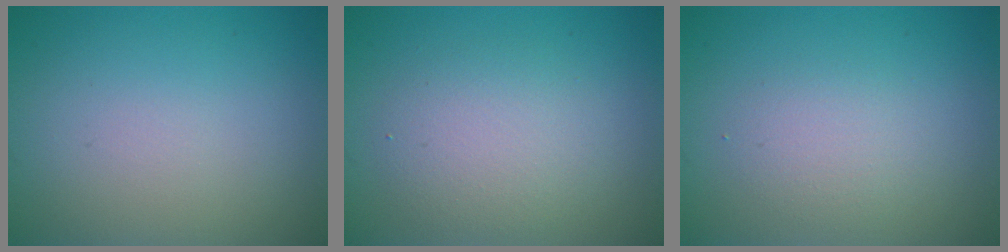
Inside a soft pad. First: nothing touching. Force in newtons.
{"total": 3.4, "press": 3.4, "slide": 0.2}
{"total": 2.0, "press": 2.0, "slide": 0.1}